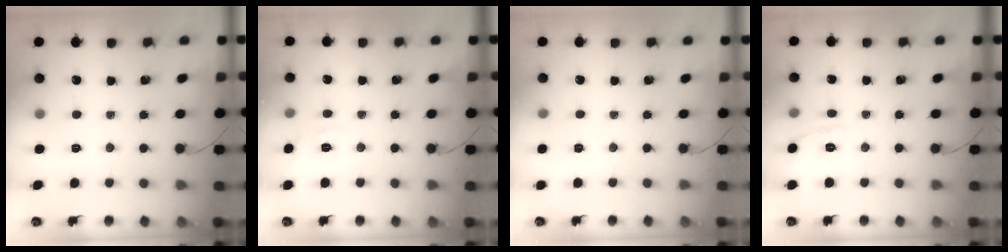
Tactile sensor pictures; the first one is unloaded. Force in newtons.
{"total": 2.0, "press": 0.6, "slide": 1.9}
{"total": 5.9, "press": 5.8, "slide": 1.4}
{"total": 8.9, "press": 8.8, "slide": 1.8}